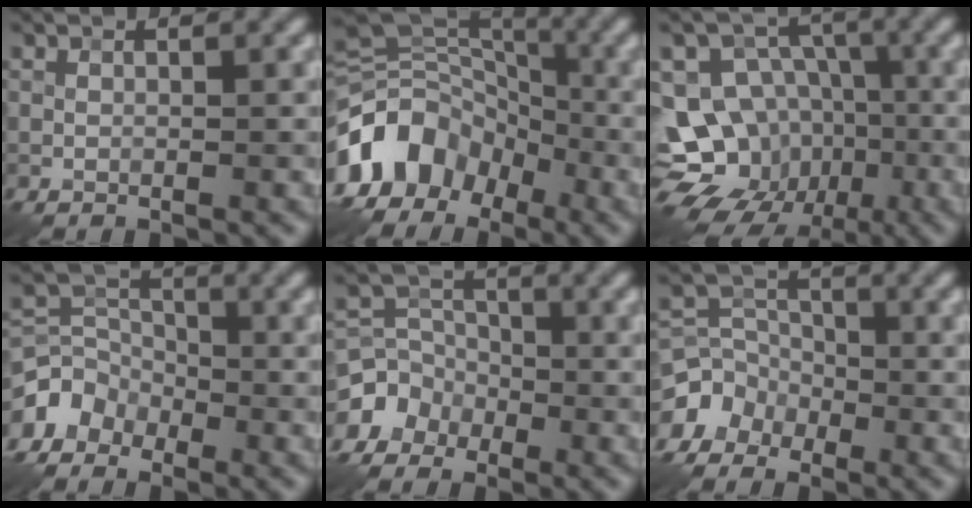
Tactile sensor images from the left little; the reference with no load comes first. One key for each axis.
{"total": 12.3, "fx": -5.9, "fy": 8.8, "fz": 6.4, "tx": -0.138, "ty": 0.003, "tz": -0.124}
{"total": 15.8, "fx": -6.5, "fy": 13.4, "fz": 5.3, "tx": -0.098, "ty": -0.012, "tz": -0.103}
{"total": 4.1, "fx": -2.9, "fy": 2.6, "fz": 1.0, "tx": -0.012, "ty": 0.013, "tz": -0.065}
{"total": 5.6, "fx": -3.5, "fy": 4.3, "fz": 0.8, "tx": 0.009, "ty": 0.004, "tz": -0.078}
{"total": 5.7, "fx": -3.8, "fy": 4.1, "fz": 0.9, "tx": 0.012, "ty": 0.001, "tz": -0.080}